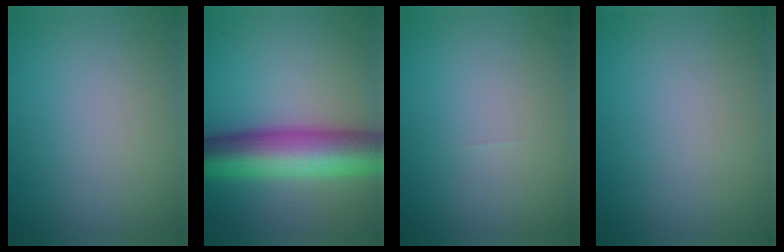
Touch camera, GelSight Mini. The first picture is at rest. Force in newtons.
{"total": 10.1, "press": 10.1, "slide": 0.1}
{"total": 0.0}
{"total": 0.0}